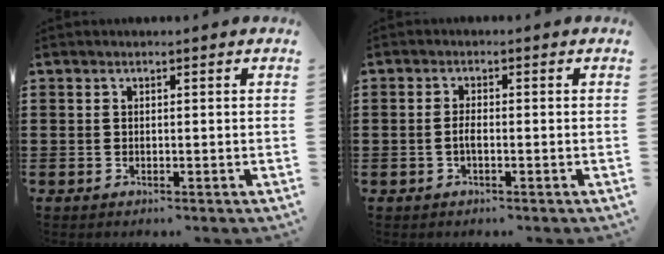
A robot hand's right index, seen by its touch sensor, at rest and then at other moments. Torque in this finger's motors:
{"motor_torque": [2.14, 0.00, 0.00, 0.00]}